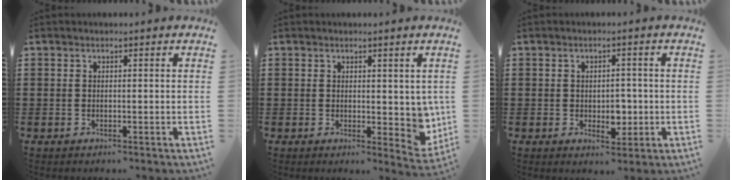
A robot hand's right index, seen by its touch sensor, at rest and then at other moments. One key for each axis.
{"total": 3.8, "fx": 1.3, "fy": 2.7, "fz": 2.4, "tx": -0.019, "ty": -0.006, "tz": 0.023}
{"total": 3.3, "fx": -0.5, "fy": 2.1, "fz": 2.5, "tx": -0.034, "ty": -0.006, "tz": -0.013}